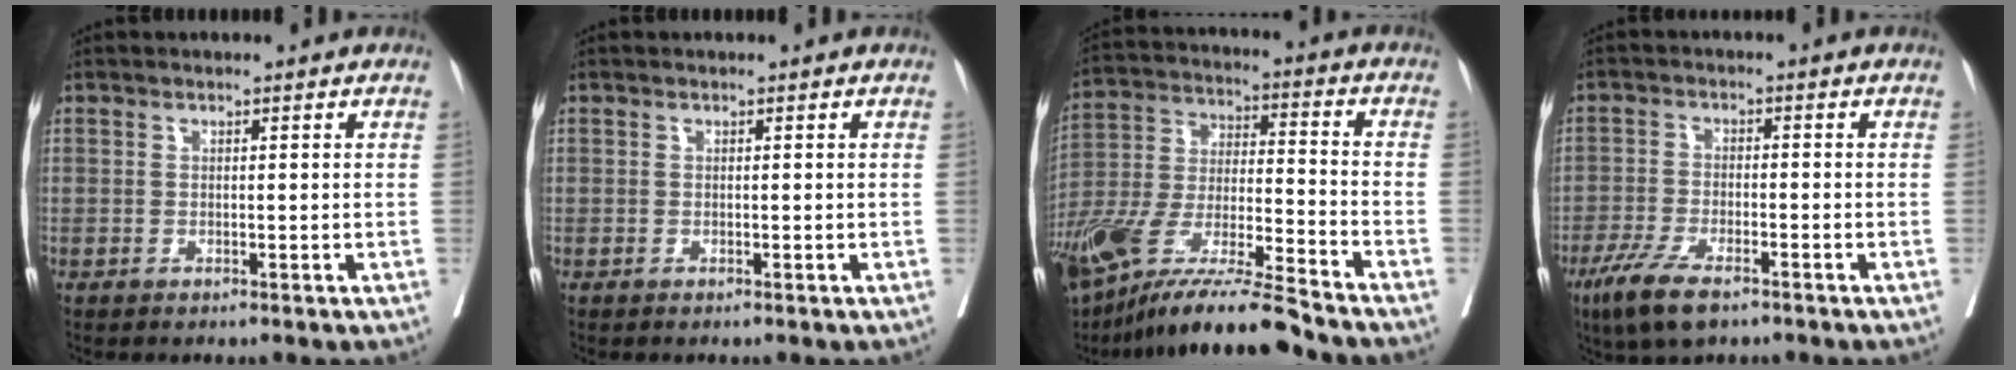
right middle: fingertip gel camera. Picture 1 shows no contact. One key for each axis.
{"total": 0.0}
{"total": 20.6, "fx": -16.1, "fy": 1.3, "fz": 12.7, "tx": -0.266, "ty": -0.039, "tz": -0.301}
{"total": 7.7, "fx": -5.1, "fy": 2.1, "fz": 5.4, "tx": -0.109, "ty": -0.017, "tz": -0.089}